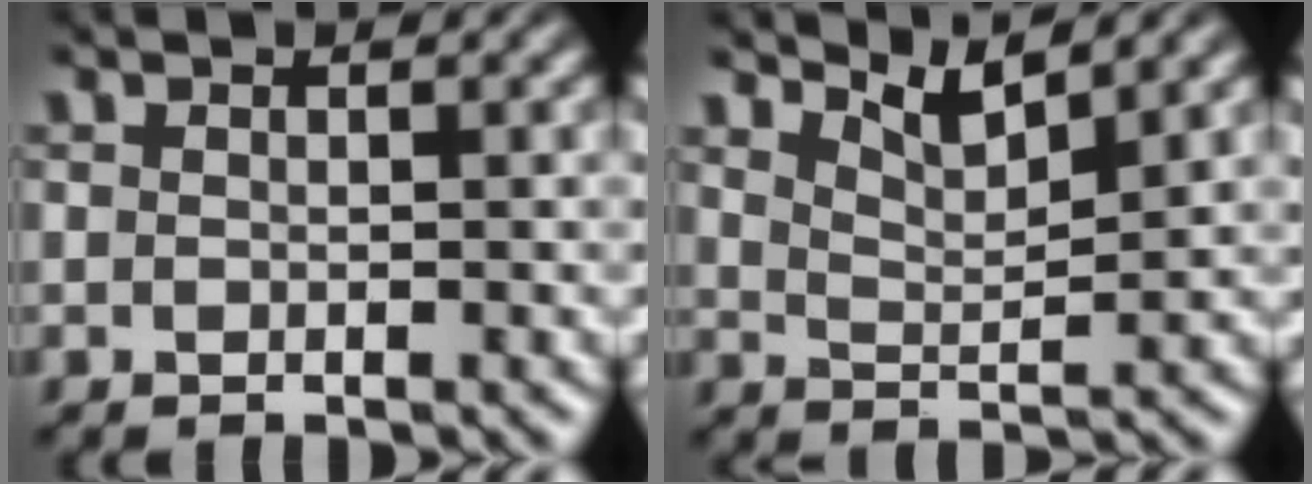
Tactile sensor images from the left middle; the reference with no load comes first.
{"total": 3.3, "force": [2.9, 0.5, 1.4], "torque": [-0.026, -0.004, 0.052]}